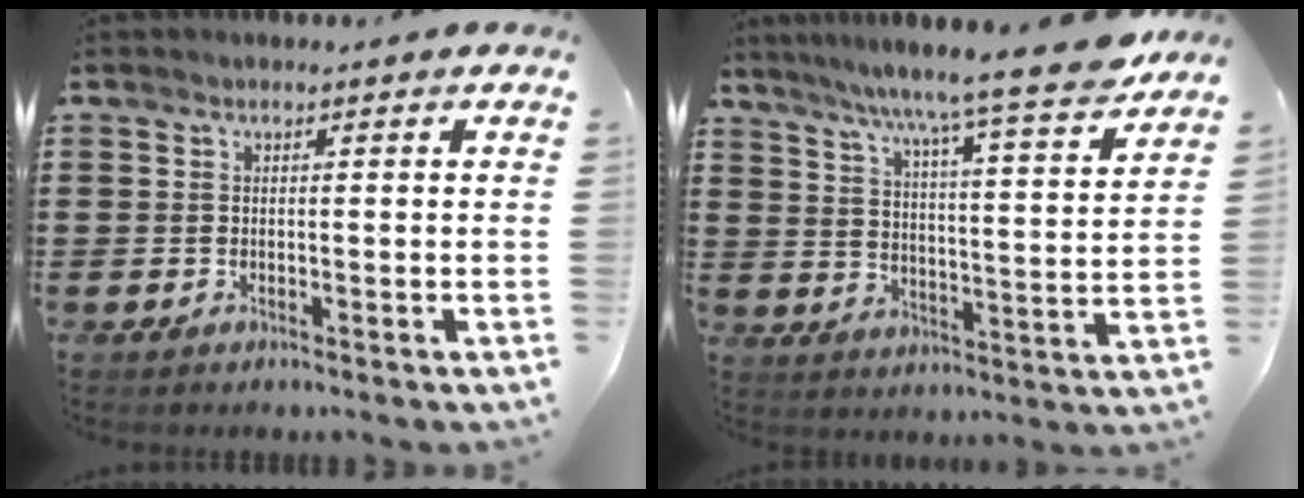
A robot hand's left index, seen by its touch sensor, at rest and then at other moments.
{"total": 8.8, "force": [7.6, -0.9, 4.3], "torque": [-0.096, -0.059, 0.118]}